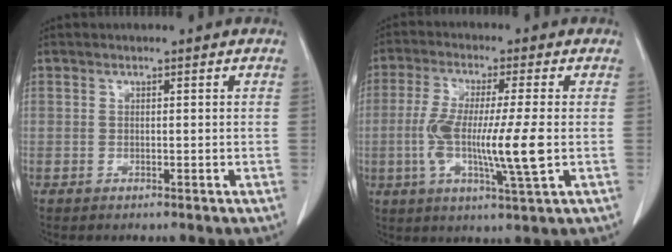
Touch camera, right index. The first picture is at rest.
{"total": 11.5, "force": [-1.3, 0.5, 11.4], "torque": [-0.216, -0.012, -0.026]}